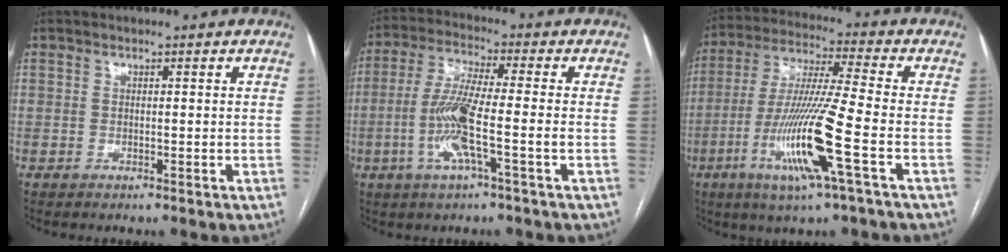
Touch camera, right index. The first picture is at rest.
{"total": 9.4, "force": [-2.5, 0.1, 9.1], "torque": [-0.187, -0.004, -0.054]}
{"total": 15.2, "force": [-5.4, -0.7, 14.2], "torque": [-0.292, -0.020, -0.105]}